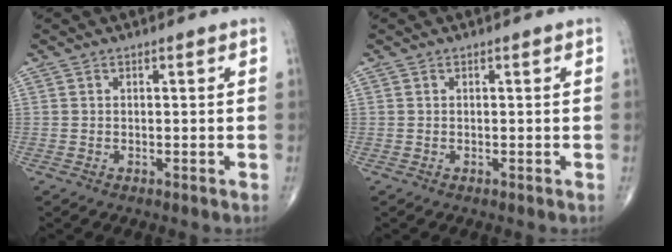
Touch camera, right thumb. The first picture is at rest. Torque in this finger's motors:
{"motor_torque": [0.05, 0.05, -0.05, -0.05, 0.00]}